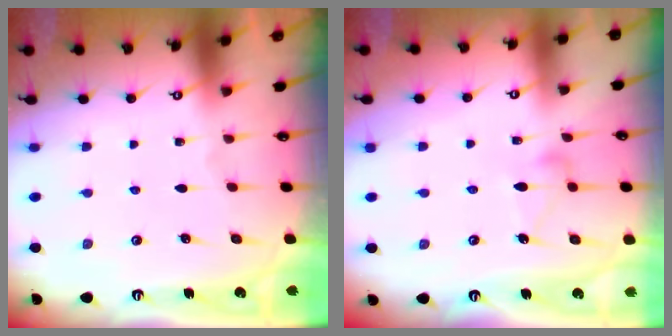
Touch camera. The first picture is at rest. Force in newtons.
{"total": 7.9, "press": 7.9, "slide": 0.2}